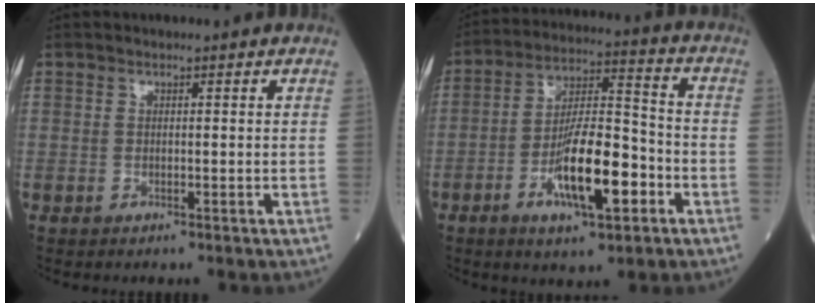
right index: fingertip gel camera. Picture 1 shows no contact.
{"total": 12.7, "force": [-4.8, 3.0, 11.4], "torque": [-0.208, 0.003, -0.079]}